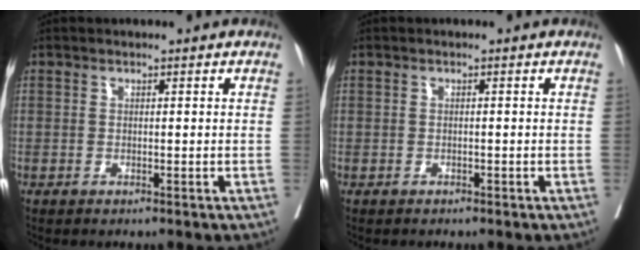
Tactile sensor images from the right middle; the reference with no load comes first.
{"total": 0.8, "force": [-0.5, 0.7, -0.1], "torque": [-0.010, 0.003, -0.010]}